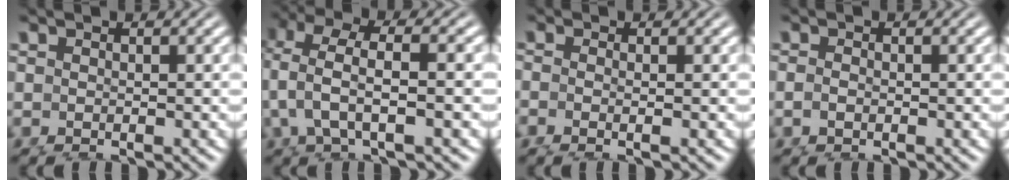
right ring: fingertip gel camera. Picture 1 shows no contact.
{"total": 4.4, "force": [2.3, 2.2, 3.1], "torque": [-0.090, 0.001, 0.039]}
{"total": 1.7, "force": [-0.4, 0.7, 1.5], "torque": [-0.053, -0.016, 0.004]}
{"total": 0.6, "force": [-0.3, 0.3, 0.4], "torque": [-0.014, -0.006, -0.002]}